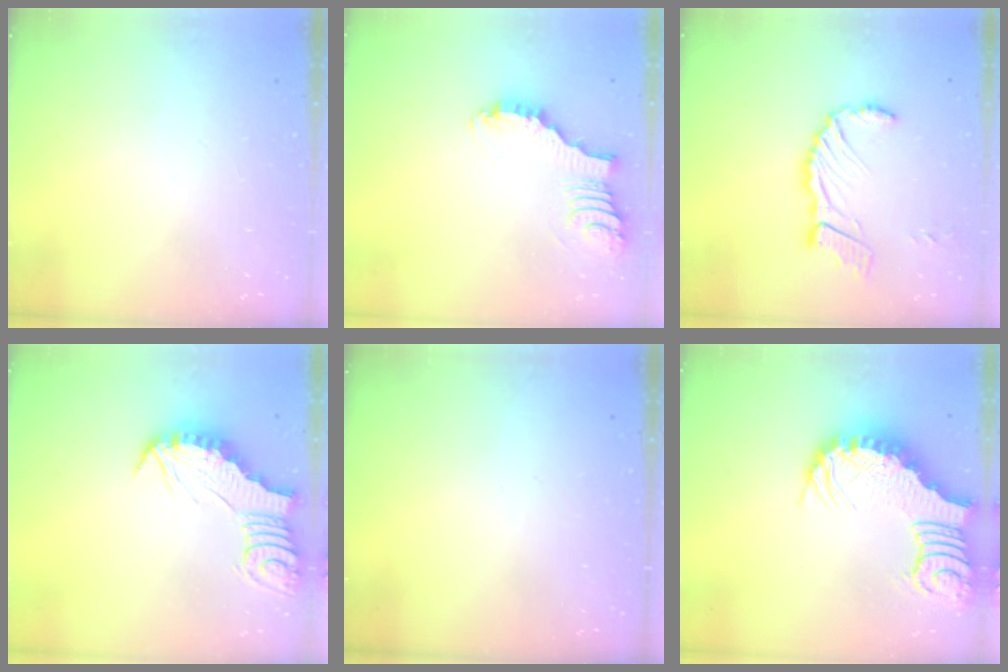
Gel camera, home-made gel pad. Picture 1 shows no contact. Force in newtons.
{"total": 3.9, "press": 3.9, "slide": 0.3}
{"total": 10.9, "press": 10.9, "slide": 1.2}
{"total": 2.7, "press": 2.7, "slide": 0.3}
{"total": 0.0}
{"total": 3.8, "press": 3.7, "slide": 0.7}